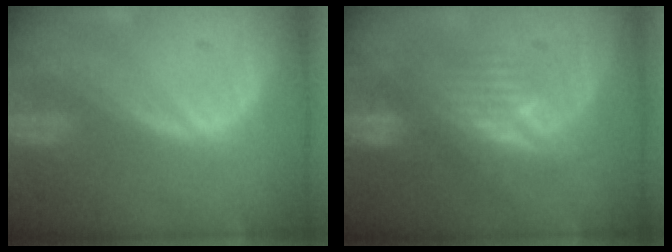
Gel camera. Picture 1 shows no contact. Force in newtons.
{"total": 7.9, "press": 7.5, "slide": 2.5}